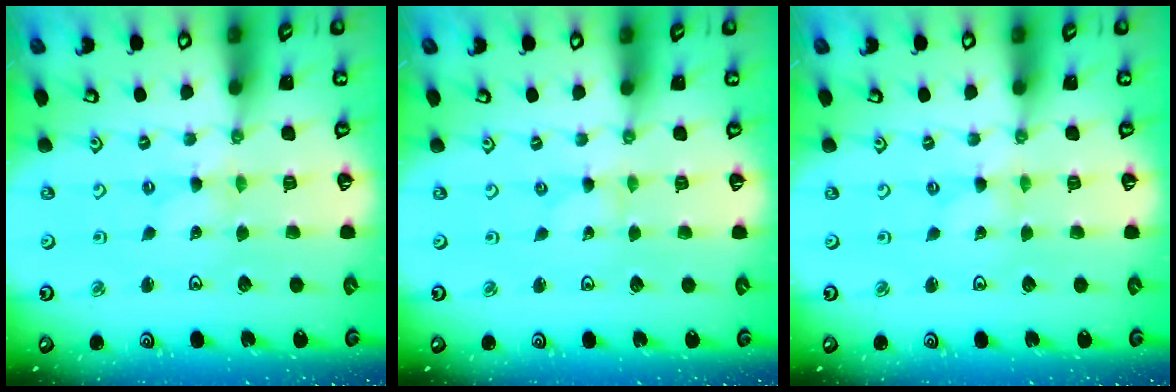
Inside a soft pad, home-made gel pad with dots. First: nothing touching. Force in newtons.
{"total": 0.0}
{"total": 0.0}